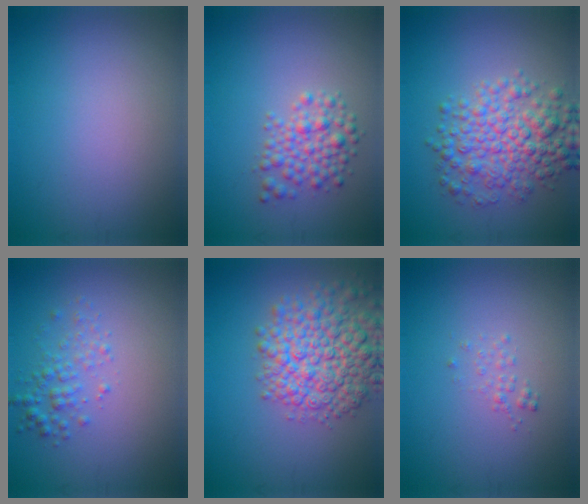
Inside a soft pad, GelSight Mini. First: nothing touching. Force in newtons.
{"total": 3.1, "press": 3.1, "slide": 0.1}
{"total": 6.2, "press": 6.2, "slide": 0.1}
{"total": 2.0, "press": 2.0, "slide": 0.1}
{"total": 8.3, "press": 8.3, "slide": 0.3}
{"total": 0.9, "press": 0.9, "slide": 0.1}